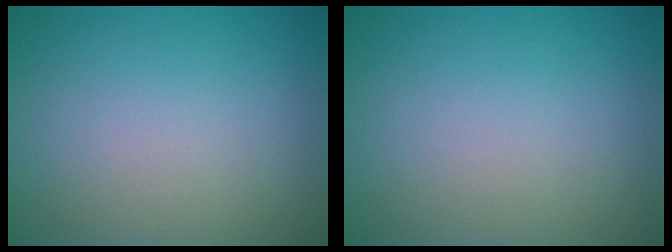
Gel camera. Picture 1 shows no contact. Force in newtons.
{"total": 0.0}